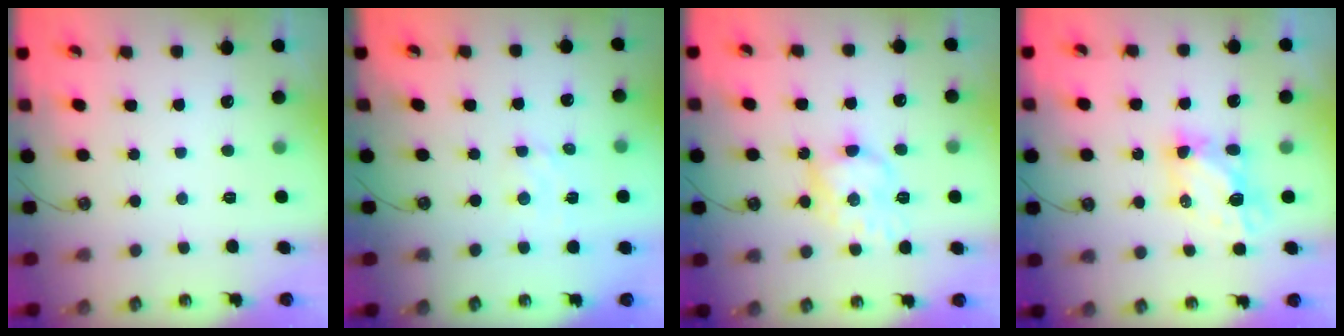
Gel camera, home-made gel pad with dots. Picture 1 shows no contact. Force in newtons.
{"total": 2.0, "press": 2.0, "slide": 0.3}
{"total": 10.1, "press": 10.1, "slide": 0.4}
{"total": 5.5, "press": 5.5, "slide": 0.0}